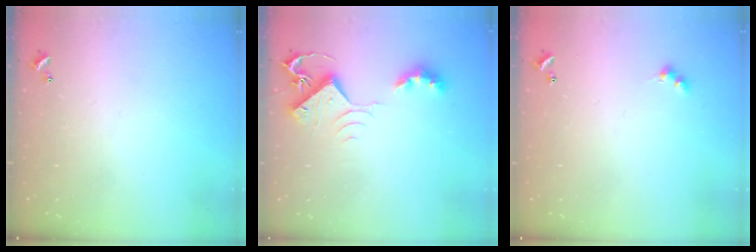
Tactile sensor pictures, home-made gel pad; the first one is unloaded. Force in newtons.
{"total": 7.1, "press": 7.1, "slide": 1.0}
{"total": 3.0, "press": 2.9, "slide": 0.5}